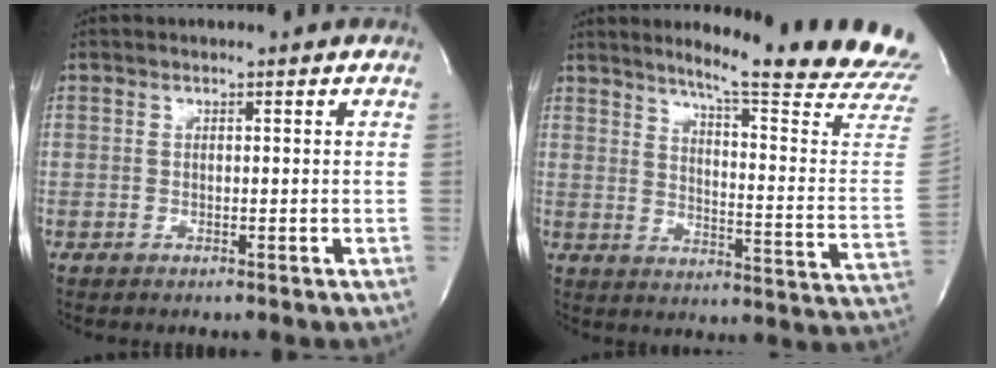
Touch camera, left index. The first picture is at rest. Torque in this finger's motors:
{"motor_torque": [-0.25, -0.26, 0.15, 0.04]}